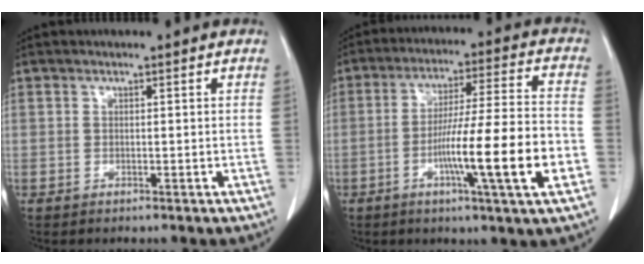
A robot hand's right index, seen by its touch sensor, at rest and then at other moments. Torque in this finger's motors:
{"motor_torque": [1.74, -0.40, 0.65, 0.21]}